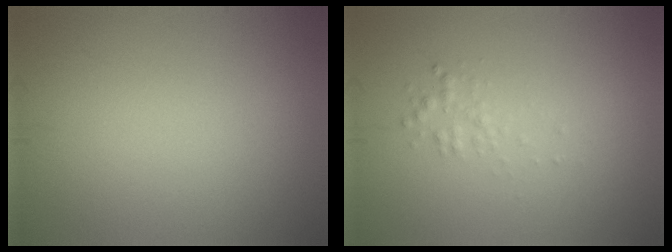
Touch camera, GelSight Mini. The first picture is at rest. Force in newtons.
{"total": 1.2, "press": 1.2, "slide": 0.0}